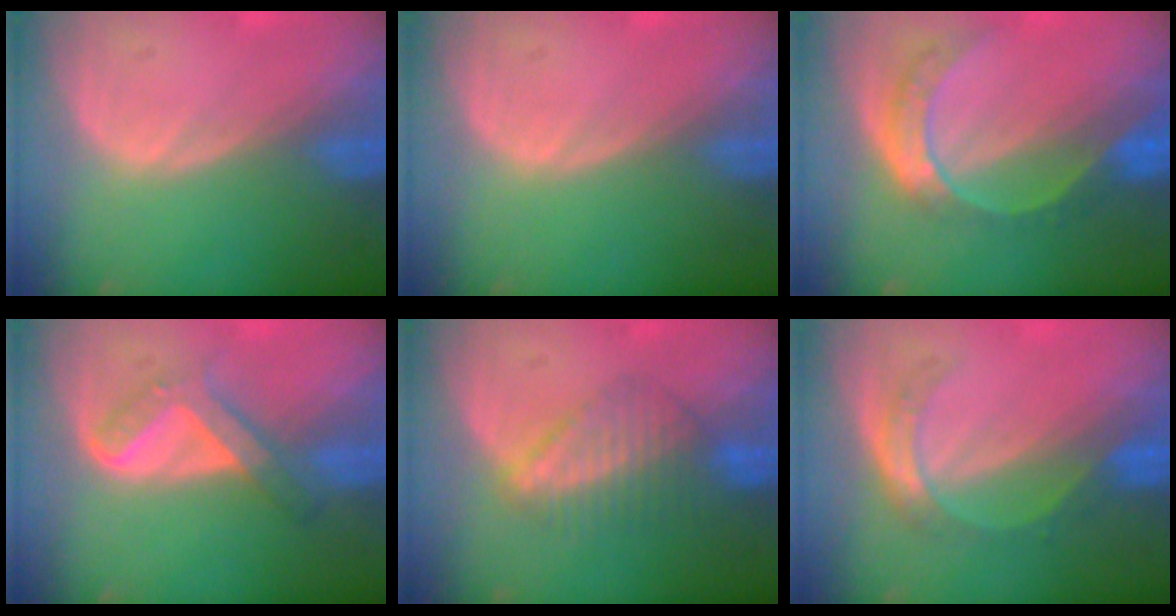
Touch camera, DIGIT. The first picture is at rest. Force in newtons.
{"total": 0.0}
{"total": 7.7, "press": 6.4, "slide": 4.3}
{"total": 5.2, "press": 5.1, "slide": 1.4}
{"total": 6.4, "press": 6.0, "slide": 2.0}
{"total": 5.4, "press": 4.7, "slide": 2.6}